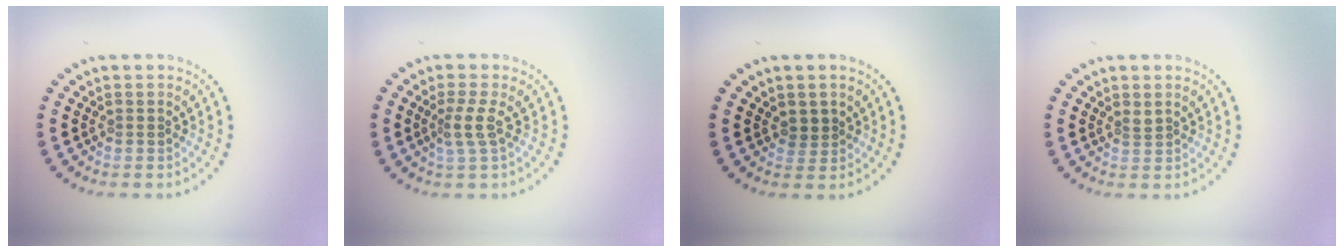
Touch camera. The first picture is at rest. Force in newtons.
{"total": 1.9, "press": 1.4, "slide": 1.3}
{"total": 1.3, "press": 1.0, "slide": 0.7}
{"total": 0.8, "press": 0.5, "slide": 0.6}